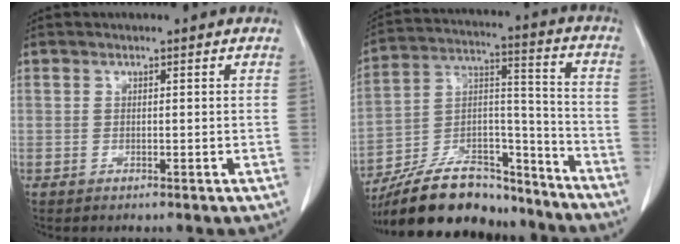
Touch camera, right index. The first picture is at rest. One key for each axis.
{"total": 23.1, "fx": -19.8, "fy": 7.6, "fz": 9.3, "tx": -0.185, "ty": 0.021, "tz": -0.326}